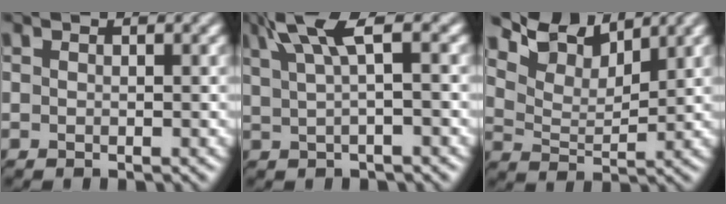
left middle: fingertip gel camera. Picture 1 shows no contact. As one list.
[{"total": 4.2, "force": [2.1, 0.8, 3.5], "torque": [-0.055, 0.021, 0.039]}, {"total": 5.9, "force": [5.5, 1.3, 1.7], "torque": [-0.044, 0.019, 0.097]}]